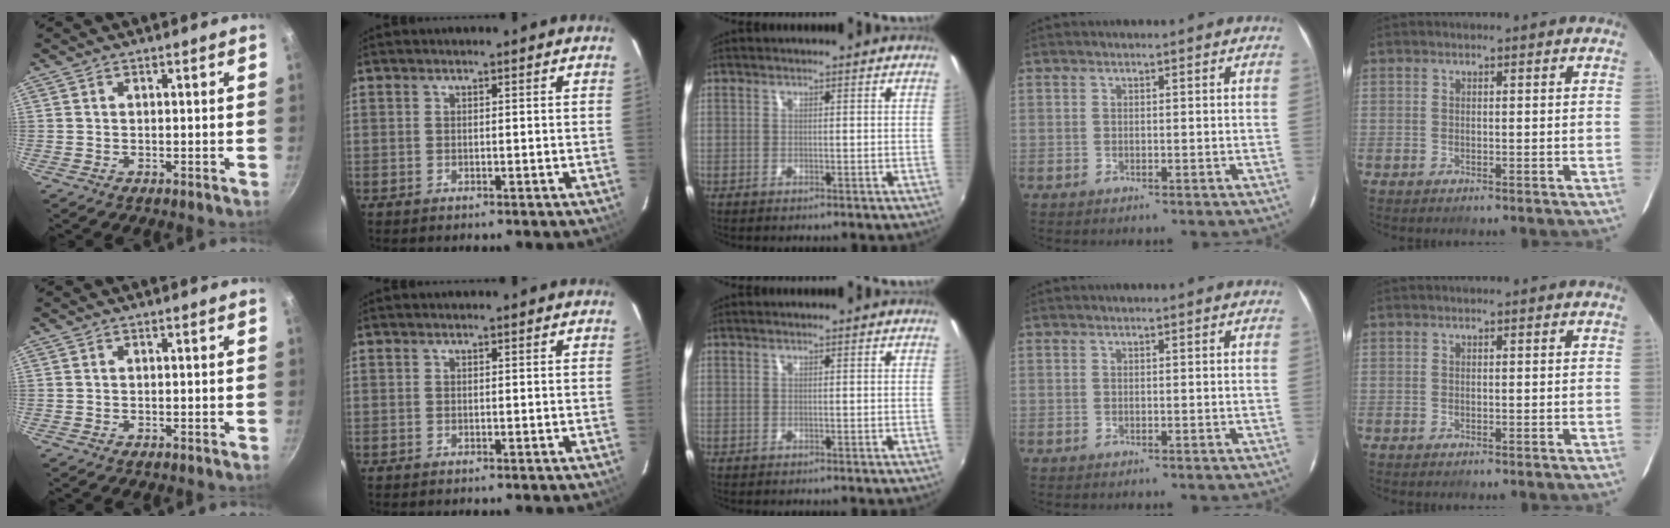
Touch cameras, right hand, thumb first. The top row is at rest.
{}